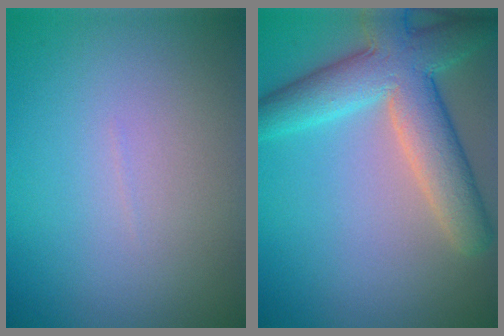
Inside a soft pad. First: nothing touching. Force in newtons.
{"total": 7.6, "press": 7.6, "slide": 0.5}